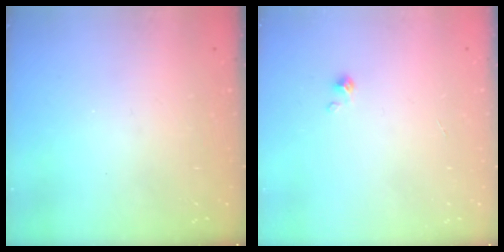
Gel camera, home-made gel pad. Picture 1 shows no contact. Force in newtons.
{"total": 0.0}